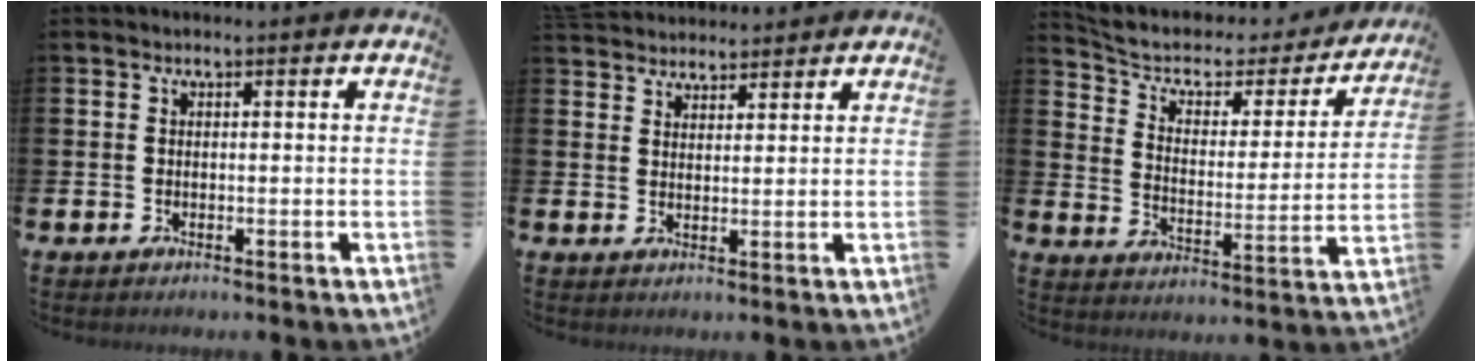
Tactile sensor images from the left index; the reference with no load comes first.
{"total": 3.6, "force": [3.5, 0.8, -0.2], "torque": [-0.006, -0.013, 0.066]}
{"total": 6.2, "force": [5.0, 2.9, 2.2], "torque": [-0.071, -0.036, 0.078]}